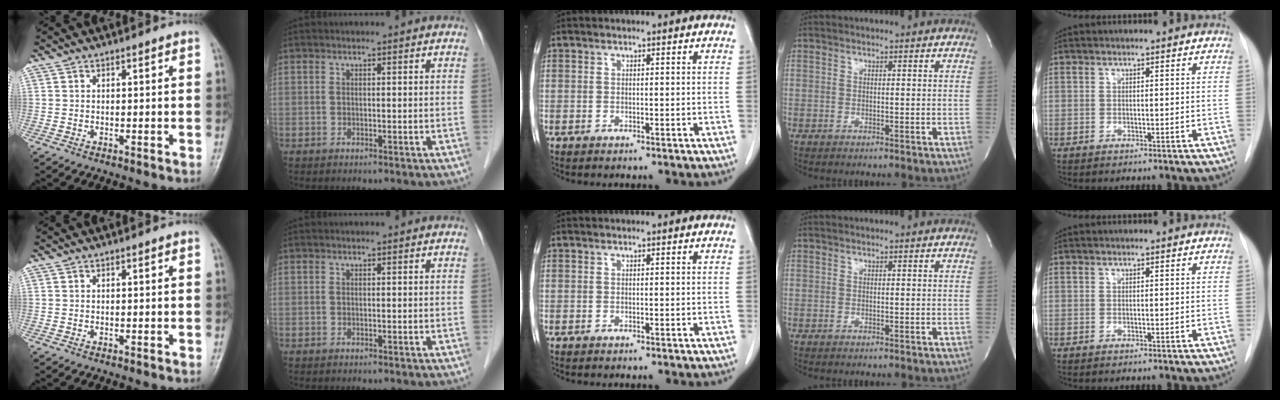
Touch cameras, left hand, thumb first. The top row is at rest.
{}